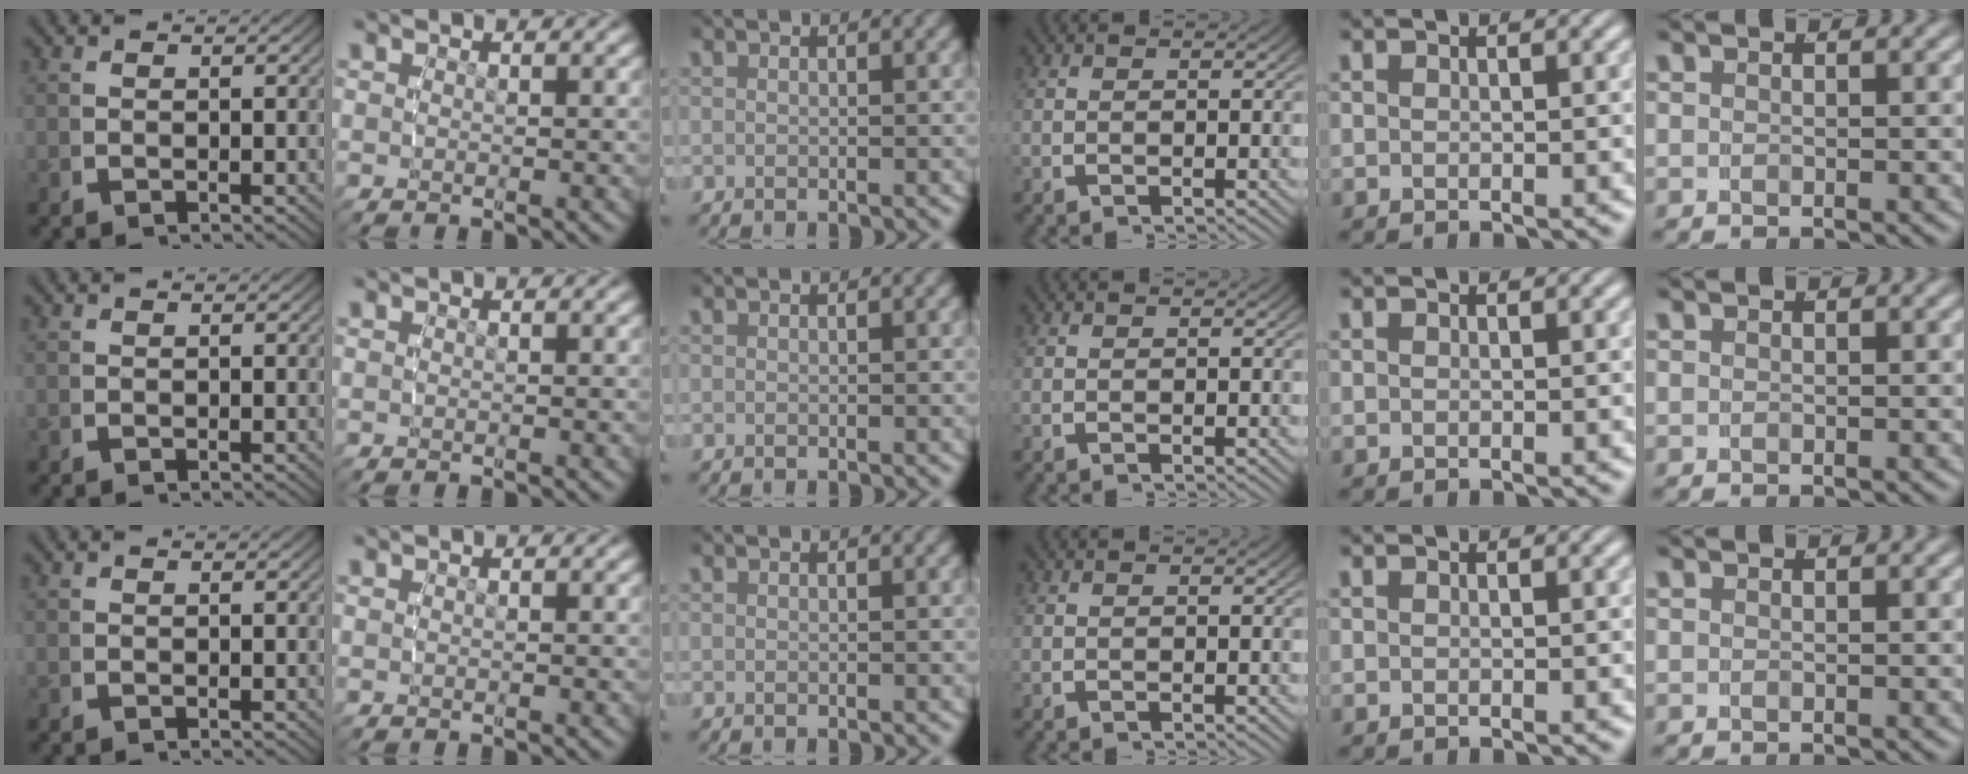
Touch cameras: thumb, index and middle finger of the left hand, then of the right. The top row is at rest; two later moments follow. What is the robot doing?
{"motion": "reach", "object": "paper"}